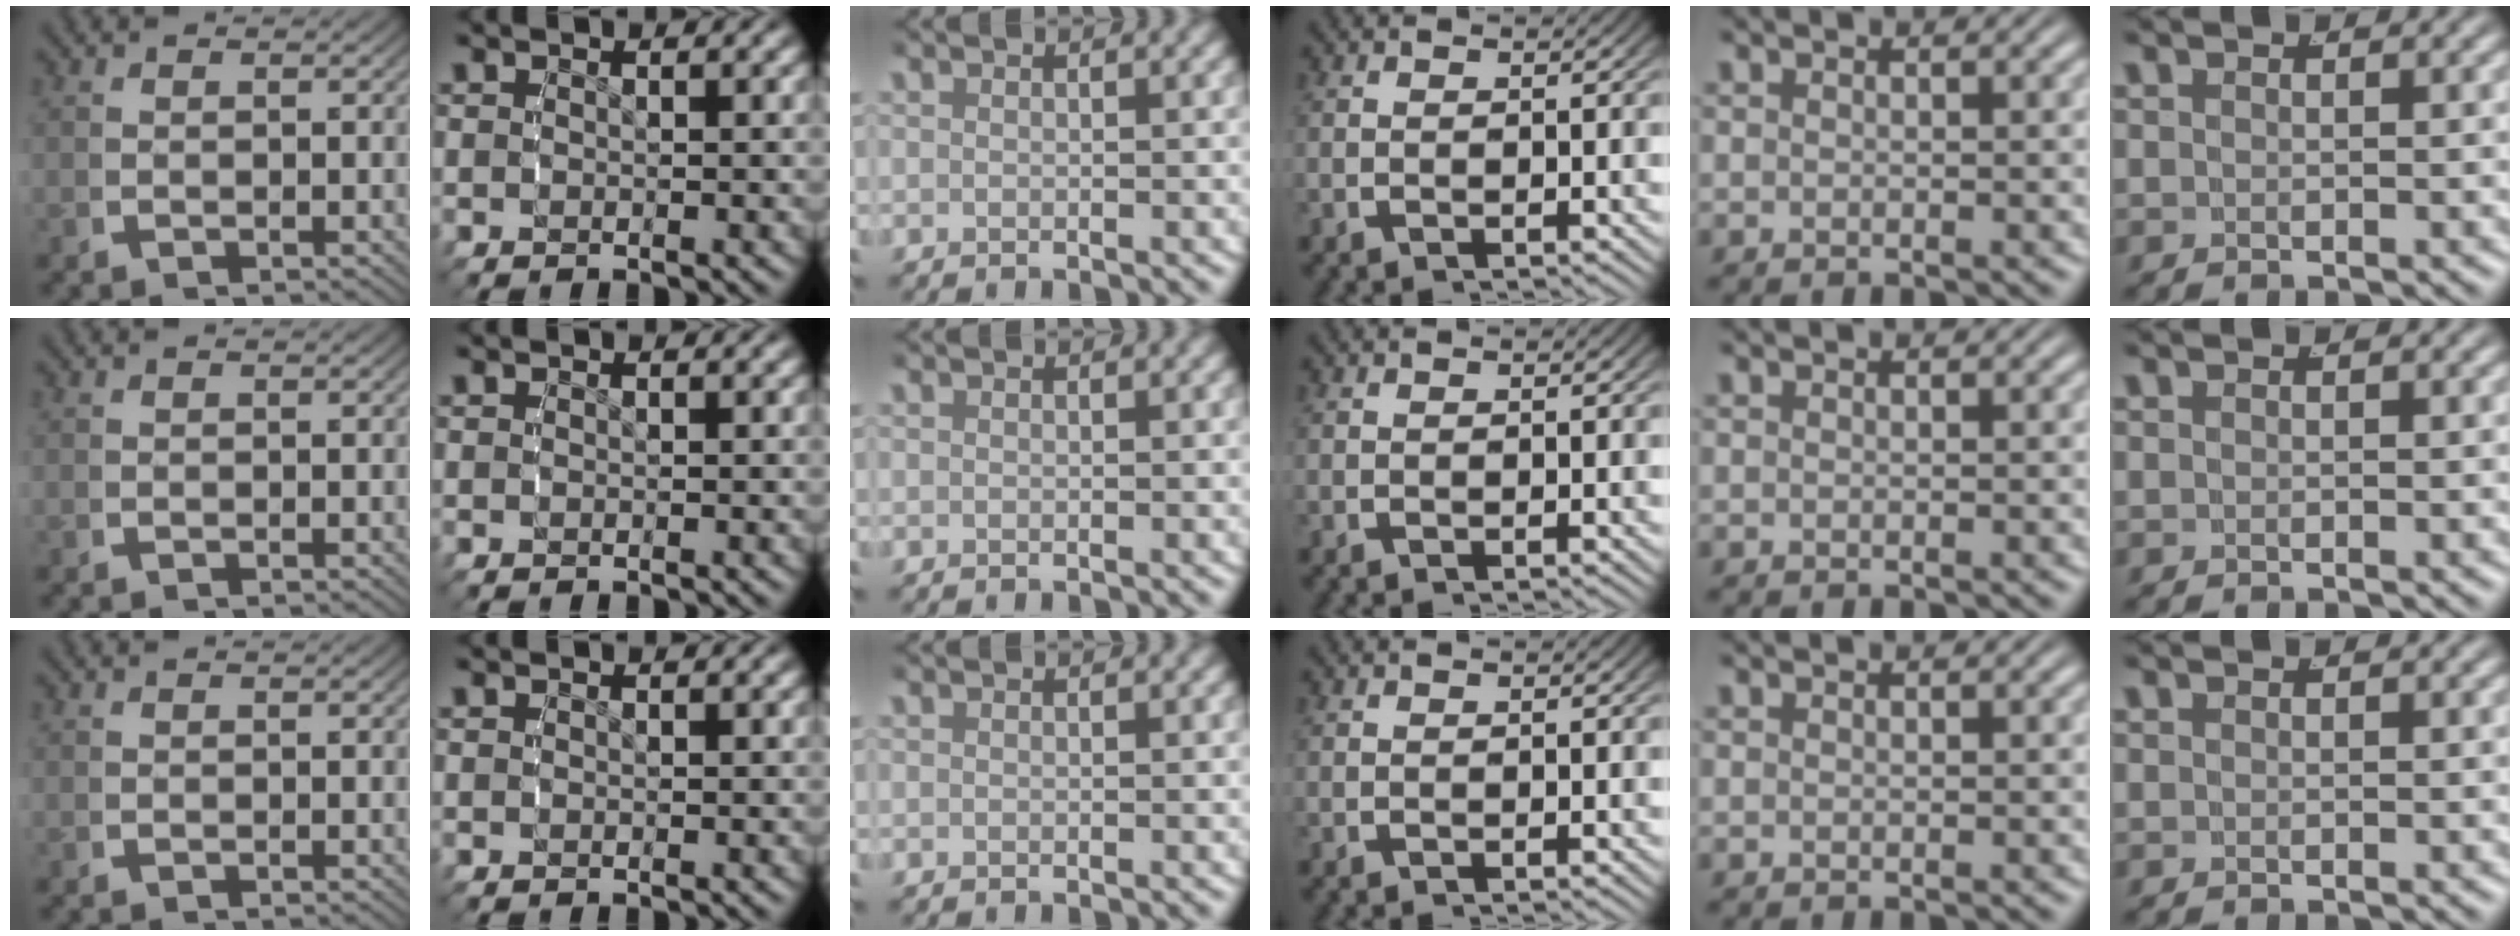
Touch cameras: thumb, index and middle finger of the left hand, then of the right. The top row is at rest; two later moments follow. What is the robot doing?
{"motion": "reach", "object": "string"}